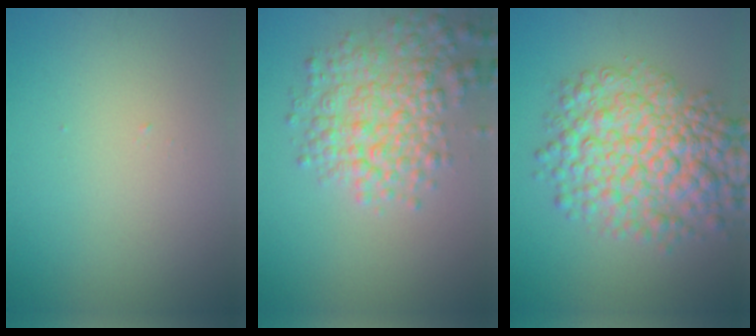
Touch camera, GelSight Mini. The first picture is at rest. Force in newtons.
{"total": 5.5, "press": 5.5, "slide": 0.2}
{"total": 8.6, "press": 8.6, "slide": 0.1}